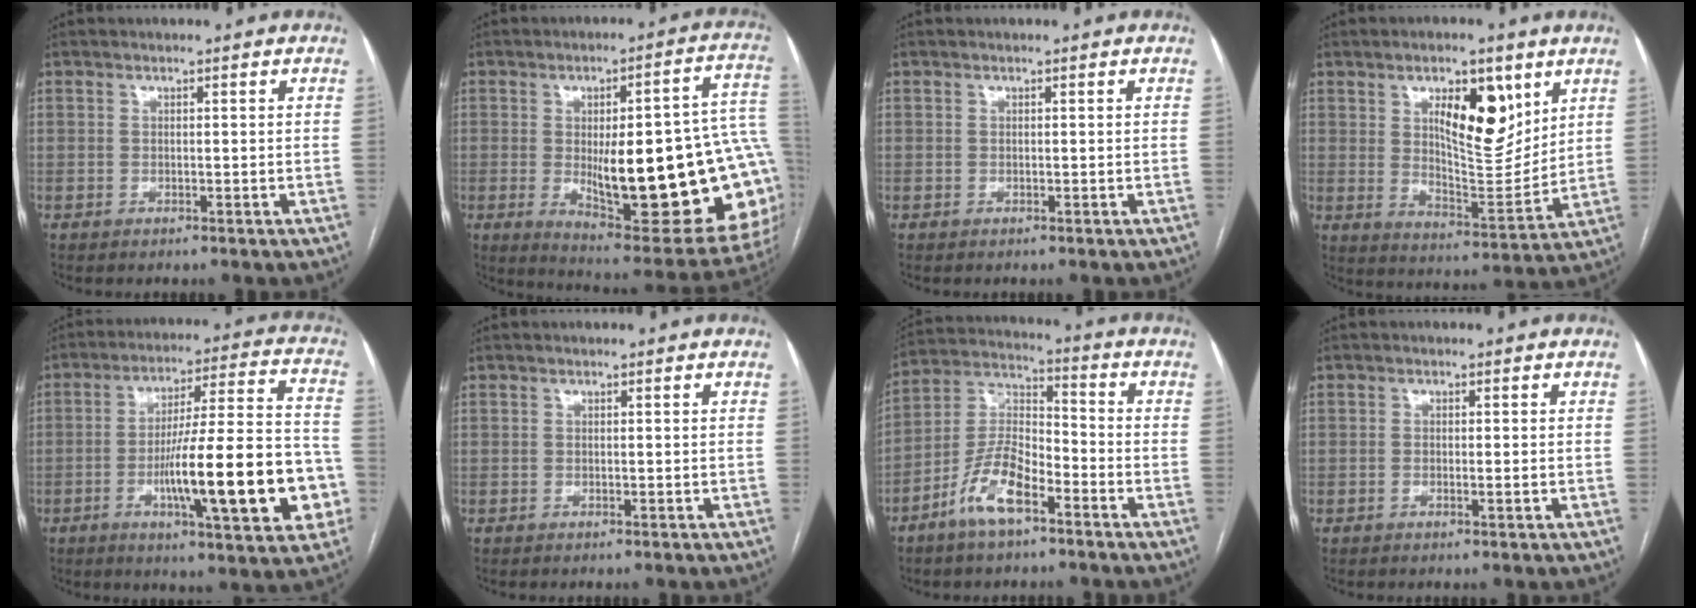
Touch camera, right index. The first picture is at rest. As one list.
[{"total": 29.1, "force": [-2.2, 7.2, 28.1], "torque": [-0.288, 0.014, -0.009]}, {"total": 0.0}, {"total": 12.9, "force": [5.5, 4.4, 10.8], "torque": [-0.169, -0.002, 0.098]}, {"total": 20.9, "force": [-5.9, 3.0, 19.9], "torque": [-0.267, 0.018, -0.078]}, {"total": 0.0}, {"total": 10.6, "force": [-6.0, 3.7, 7.8], "torque": [-0.168, 0.010, -0.116]}, {"total": 1.4, "force": [-0.3, 0.3, 1.3], "torque": [-0.023, 0.001, -0.001]}]